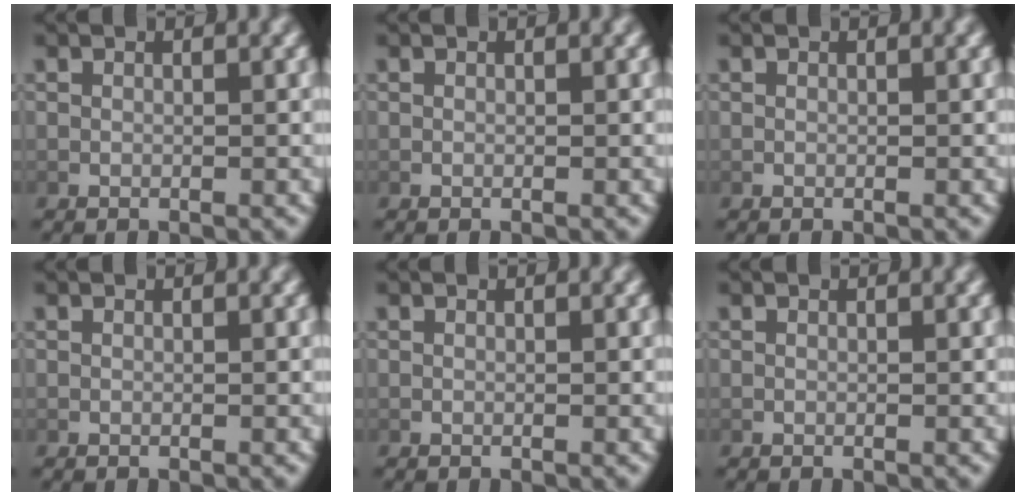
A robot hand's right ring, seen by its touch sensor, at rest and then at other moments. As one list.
[{"total": 0.0}, {"total": 0.0}, {"total": 0.0}, {"total": 0.0}, {"total": 0.0}]